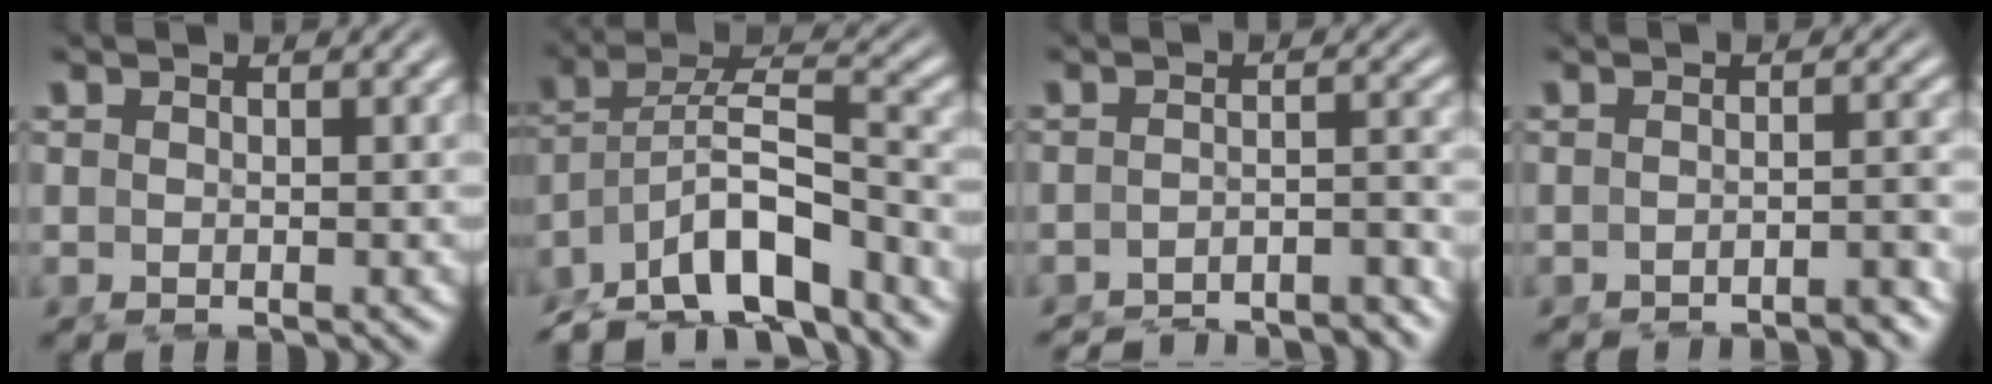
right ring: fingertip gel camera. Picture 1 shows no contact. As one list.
[{"total": 8.1, "force": [-3.0, 5.5, 5.1], "torque": [-0.096, -0.014, -0.047]}, {"total": 5.1, "force": [-5.0, 0.4, 1.1], "torque": [-0.002, -0.002, -0.081]}, {"total": 2.5, "force": [-2.4, -0.3, 0.5], "torque": [-0.001, 0.006, -0.044]}]